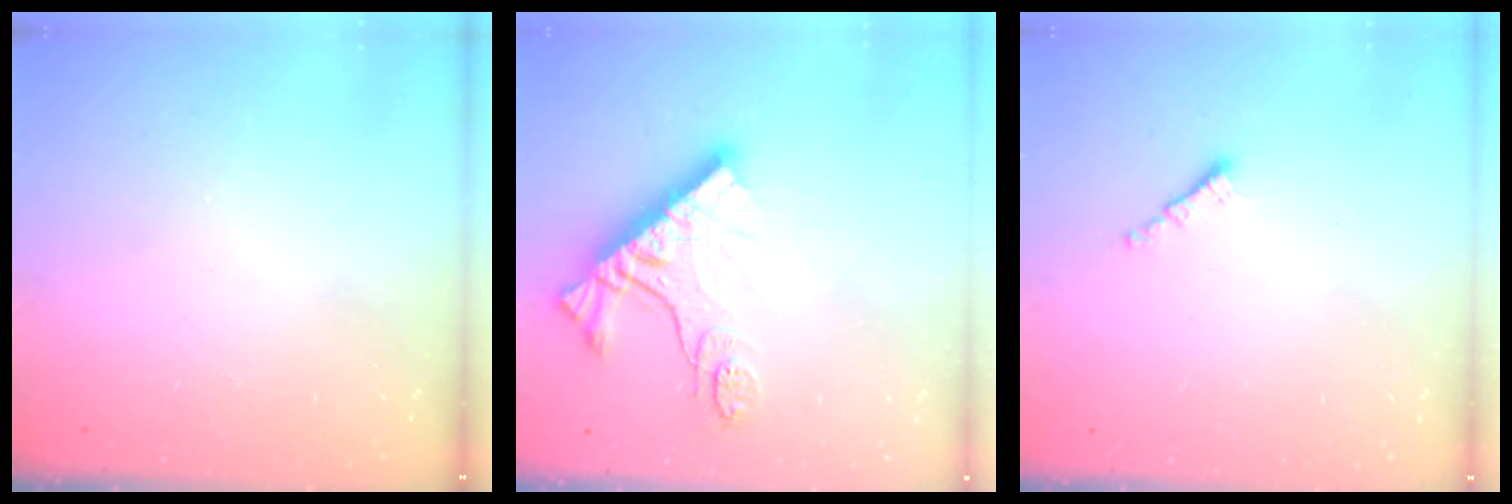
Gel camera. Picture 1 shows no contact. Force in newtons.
{"total": 12.7, "press": 12.7, "slide": 1.2}
{"total": 1.3, "press": 1.2, "slide": 0.5}